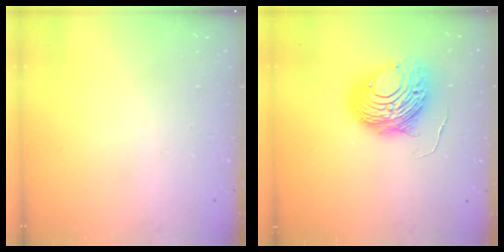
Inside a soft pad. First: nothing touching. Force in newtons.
{"total": 12.7, "press": 12.7, "slide": 1.3}